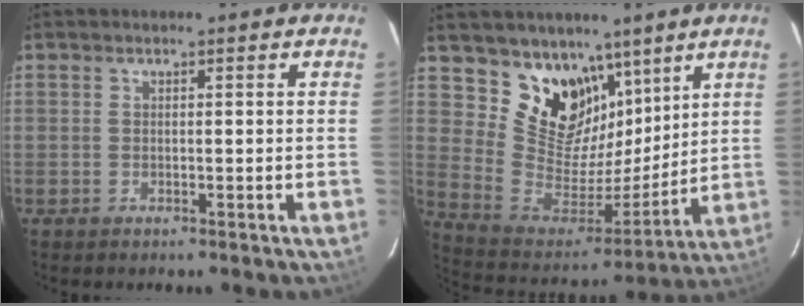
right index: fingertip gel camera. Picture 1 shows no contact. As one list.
[{"total": 16.4, "force": [10.5, 10.8, 6.3], "torque": [-0.133, -0.009, 0.206]}]